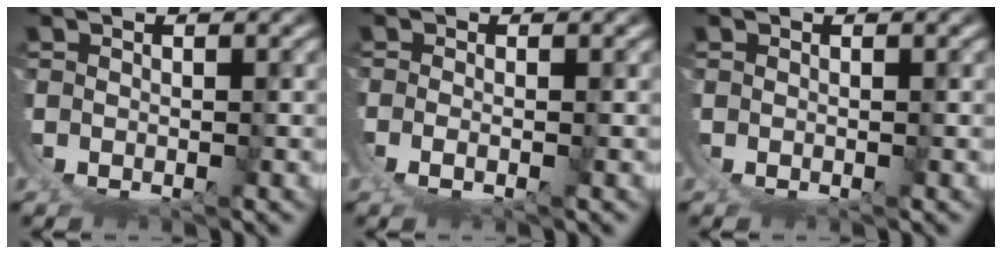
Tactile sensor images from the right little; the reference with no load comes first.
{"total": 1.6, "force": [0.4, -0.1, 1.5], "torque": [-0.036, -0.007, 0.014]}
{"total": 0.0}